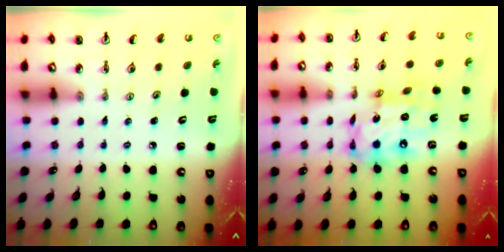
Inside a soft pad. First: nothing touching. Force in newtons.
{"total": 15.1, "press": 15.0, "slide": 1.4}